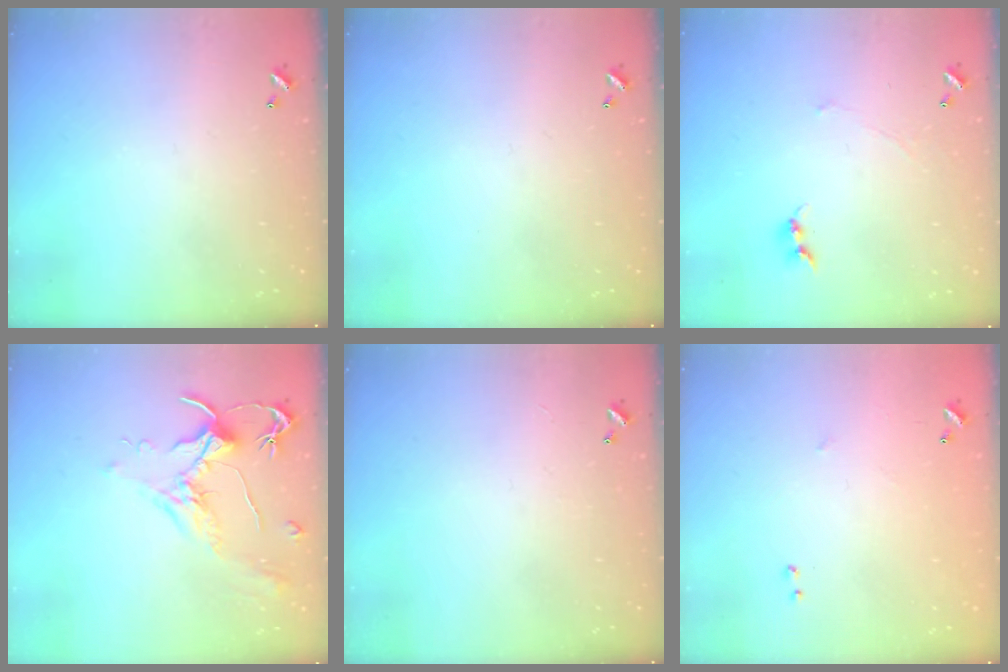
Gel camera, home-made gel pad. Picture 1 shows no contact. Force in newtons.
{"total": 0.0}
{"total": 1.0, "press": 0.8, "slide": 0.6}
{"total": 1.8, "press": 1.7, "slide": 0.6}
{"total": 1.0, "press": 0.9, "slide": 0.5}
{"total": 6.4, "press": 6.3, "slide": 0.8}